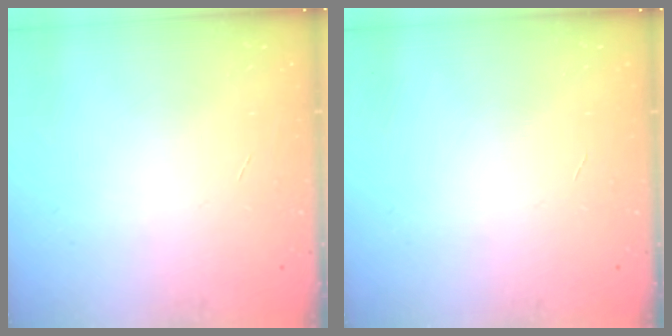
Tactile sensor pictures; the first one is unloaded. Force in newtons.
{"total": 0.0}